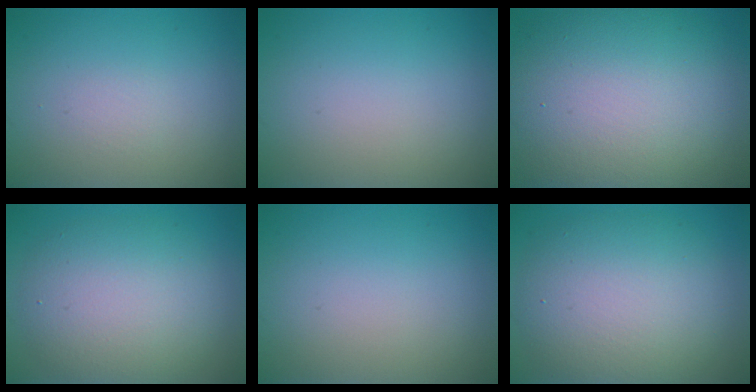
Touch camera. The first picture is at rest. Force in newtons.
{"total": 0.0}
{"total": 14.7, "press": 14.7, "slide": 1.2}
{"total": 6.4, "press": 6.4, "slide": 0.1}
{"total": 0.0}
{"total": 8.5, "press": 8.5, "slide": 0.8}